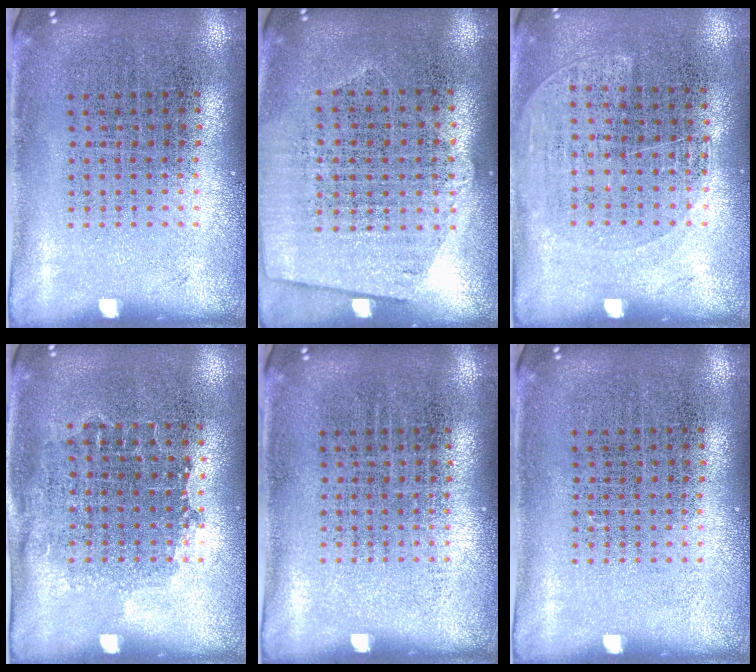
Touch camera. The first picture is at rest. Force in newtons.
{"total": 1.2, "press": 1.1, "slide": 0.6}
{"total": 1.3, "press": 1.0, "slide": 0.7}
{"total": 0.9, "press": 0.8, "slide": 0.5}
{"total": 0.0}
{"total": 0.0}